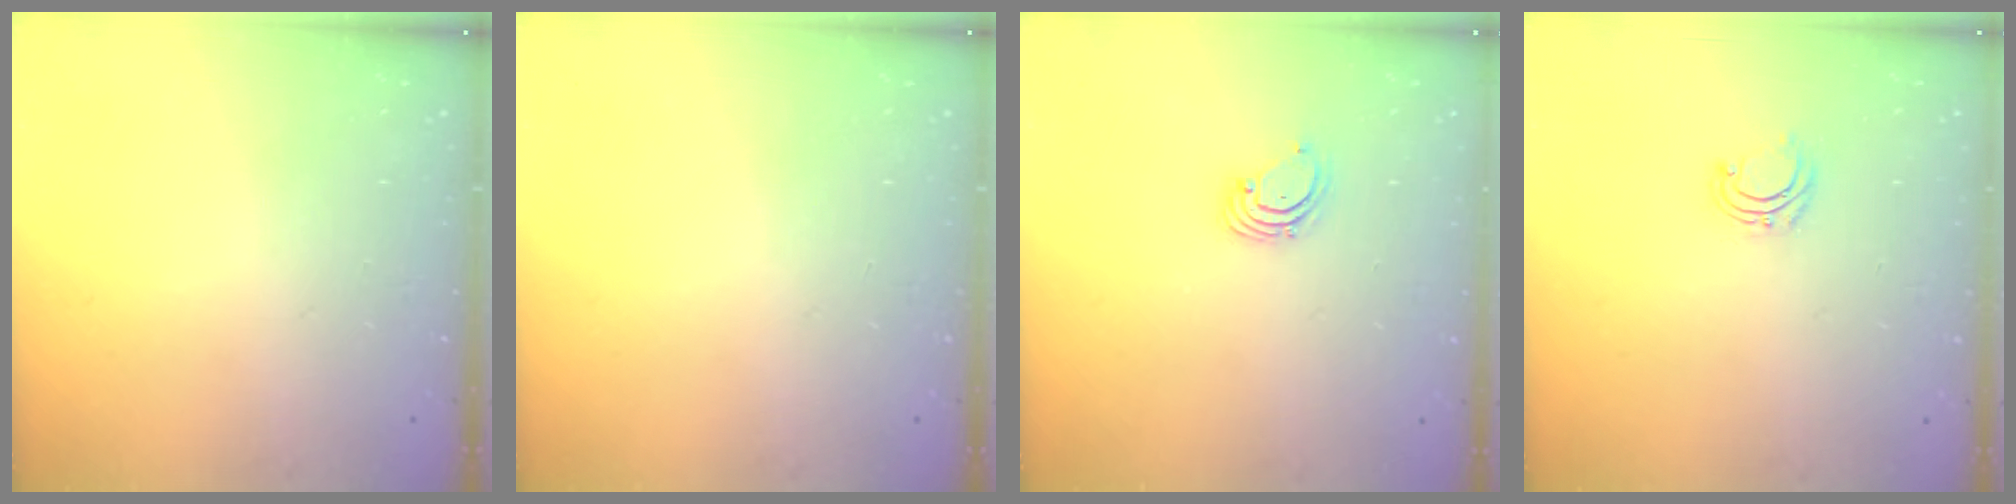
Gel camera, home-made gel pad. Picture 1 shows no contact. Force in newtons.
{"total": 0.0}
{"total": 1.6, "press": 1.6, "slide": 0.1}
{"total": 4.6, "press": 4.5, "slide": 0.5}